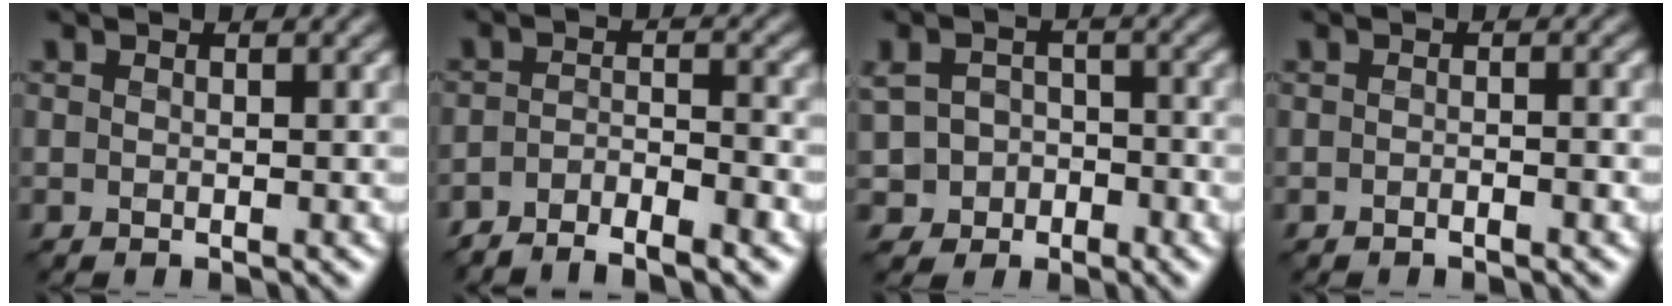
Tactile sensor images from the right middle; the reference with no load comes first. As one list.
[{"total": 4.6, "force": [-3.8, 0.7, 2.5], "torque": [-0.042, -0.002, -0.065]}, {"total": 3.1, "force": [-1.3, 2.7, 0.9], "torque": [-0.014, 0.005, -0.022]}, {"total": 1.1, "force": [-0.7, 0.1, 0.8], "torque": [-0.002, 0.004, -0.015]}]